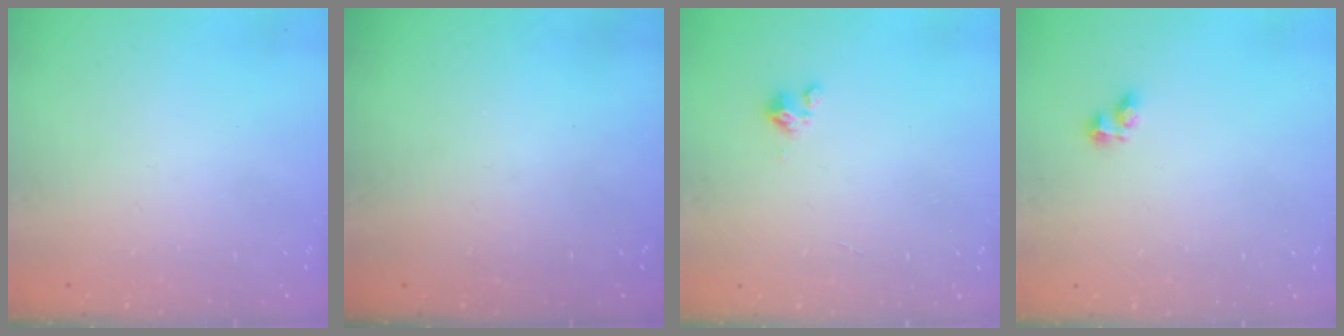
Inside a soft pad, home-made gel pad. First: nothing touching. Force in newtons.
{"total": 0.0}
{"total": 0.9, "press": 0.9, "slide": 0.2}
{"total": 3.6, "press": 3.4, "slide": 1.3}